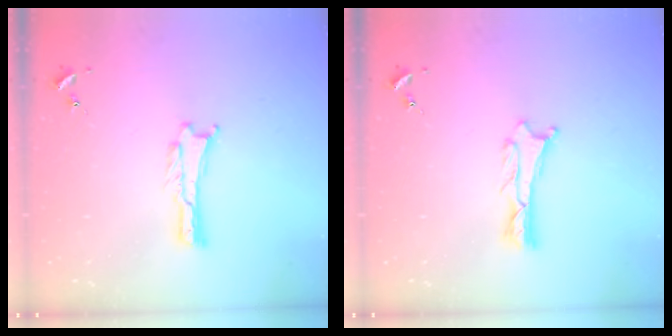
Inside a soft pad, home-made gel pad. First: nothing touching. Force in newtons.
{"total": 1.3, "press": 1.2, "slide": 0.1}